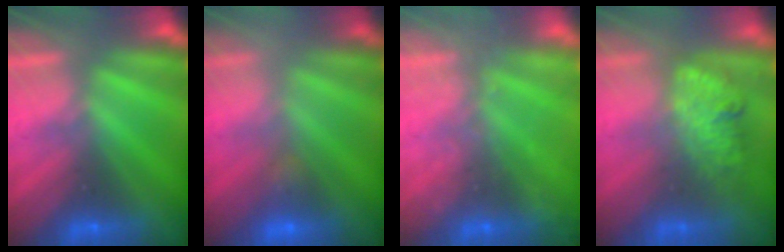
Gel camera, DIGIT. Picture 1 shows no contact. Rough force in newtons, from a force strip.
{"total": 2.2}
{"total": 2.3}
{"total": 3.0}